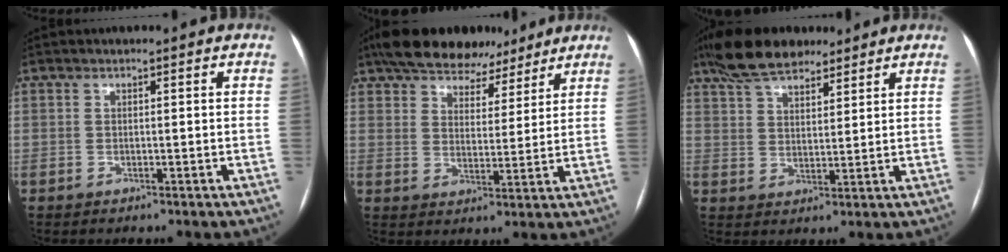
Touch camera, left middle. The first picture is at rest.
{"total": 14.0, "force": [11.2, 6.3, 5.5], "torque": [-0.090, 0.032, 0.169]}
{"total": 10.4, "force": [8.2, 3.8, 5.1], "torque": [-0.098, 0.024, 0.148]}